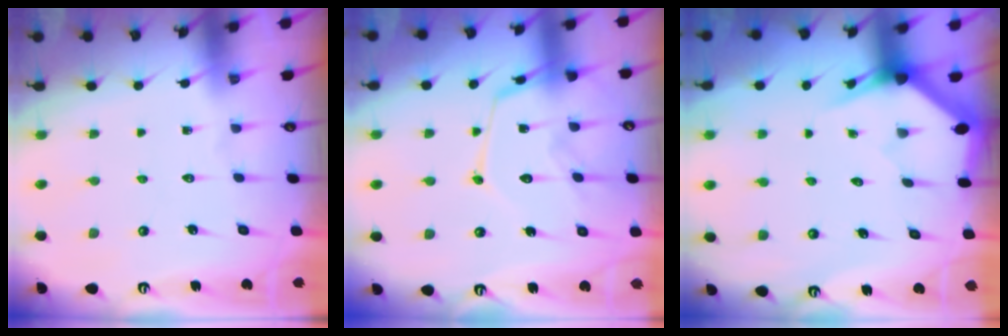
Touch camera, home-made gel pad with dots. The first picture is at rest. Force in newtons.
{"total": 13.8, "press": 13.8, "slide": 1.3}
{"total": 2.9, "press": 2.9, "slide": 0.1}